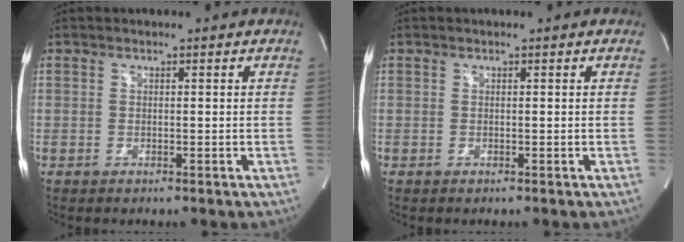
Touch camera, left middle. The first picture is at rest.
{"total": 0.0}